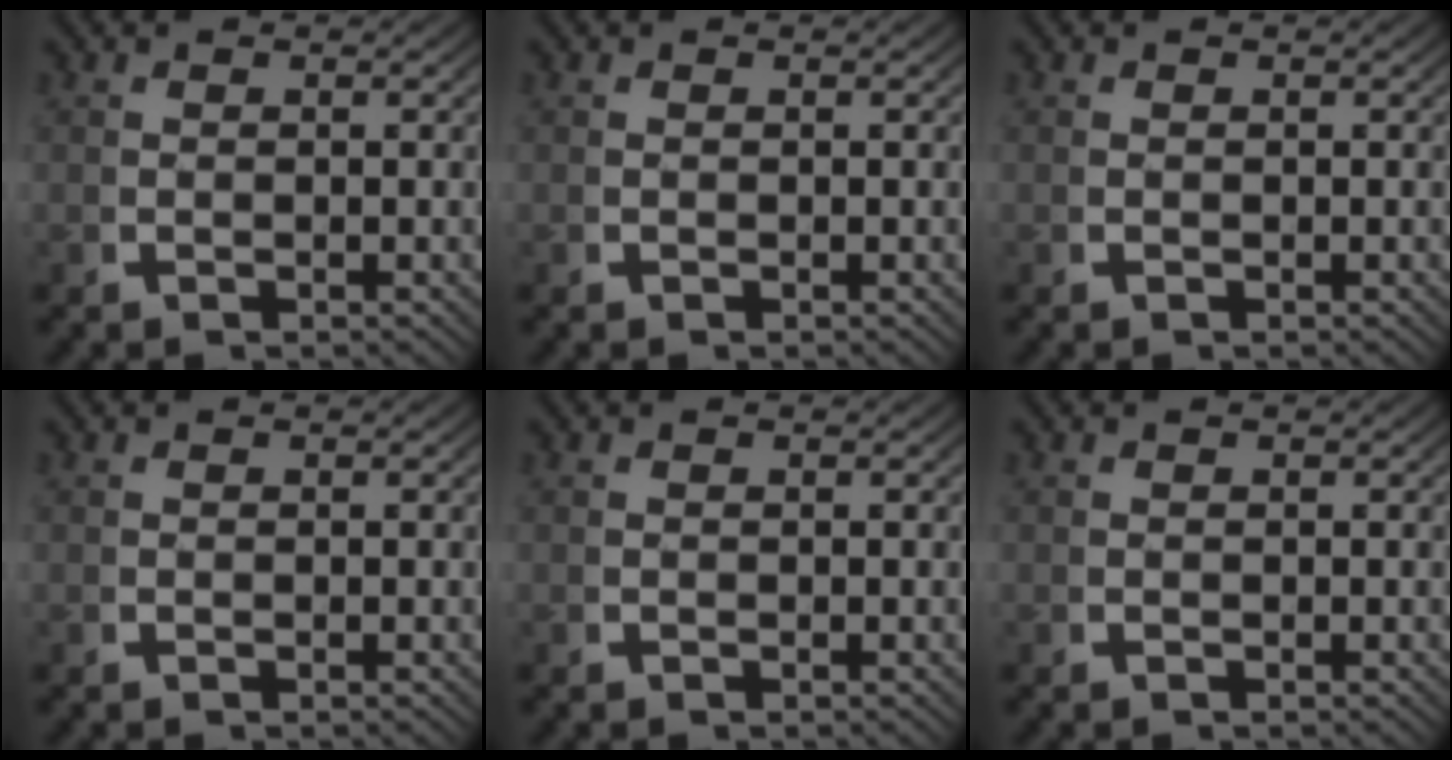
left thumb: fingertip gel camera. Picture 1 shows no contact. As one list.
[{"total": 0.0}, {"total": 0.0}, {"total": 0.0}, {"total": 0.0}, {"total": 0.0}]